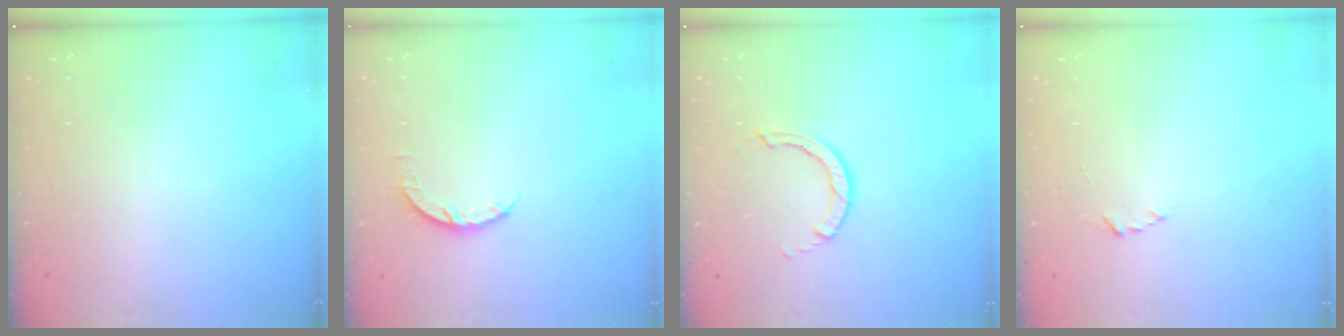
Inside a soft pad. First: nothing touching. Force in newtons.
{"total": 5.0, "press": 4.9, "slide": 0.7}
{"total": 2.8, "press": 2.8, "slide": 0.3}
{"total": 1.9, "press": 1.9, "slide": 0.2}